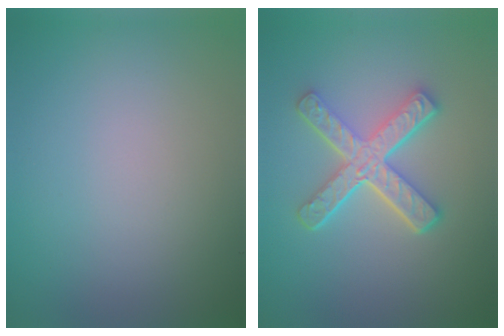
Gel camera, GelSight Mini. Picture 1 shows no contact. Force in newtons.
{"total": 5.2, "press": 3.9, "slide": 3.5}